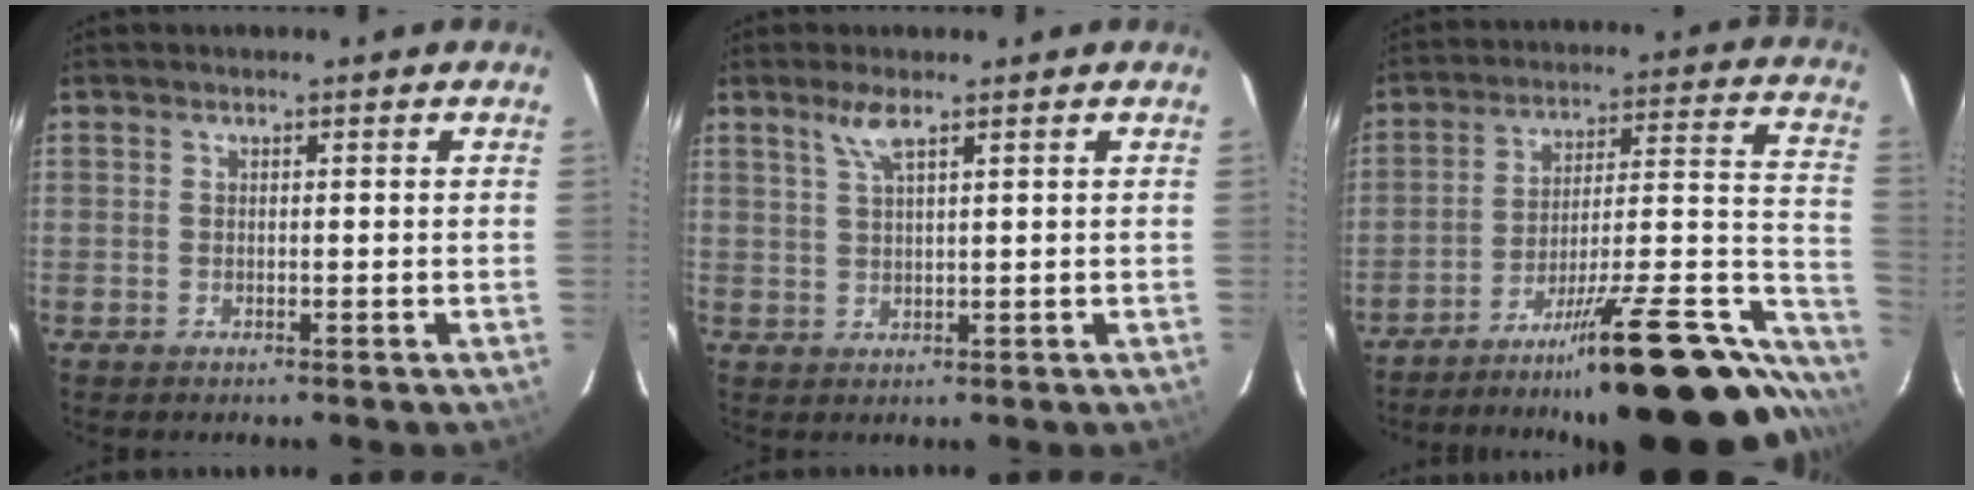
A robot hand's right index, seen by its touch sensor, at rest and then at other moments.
{"total": 3.1, "force": [2.1, 0.2, 2.3], "torque": [-0.049, 0.003, 0.044]}
{"total": 30.1, "force": [-22.7, 5.6, 19.0], "torque": [-0.221, 0.005, -0.323]}